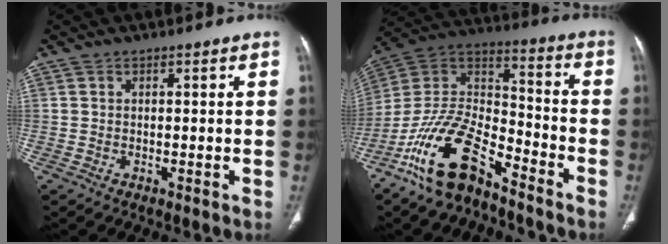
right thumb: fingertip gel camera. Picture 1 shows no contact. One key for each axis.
{"total": 17.1, "fx": -11.7, "fy": 6.7, "fz": 10.5, "tx": -0.186, "ty": 0.079, "tz": -0.222}